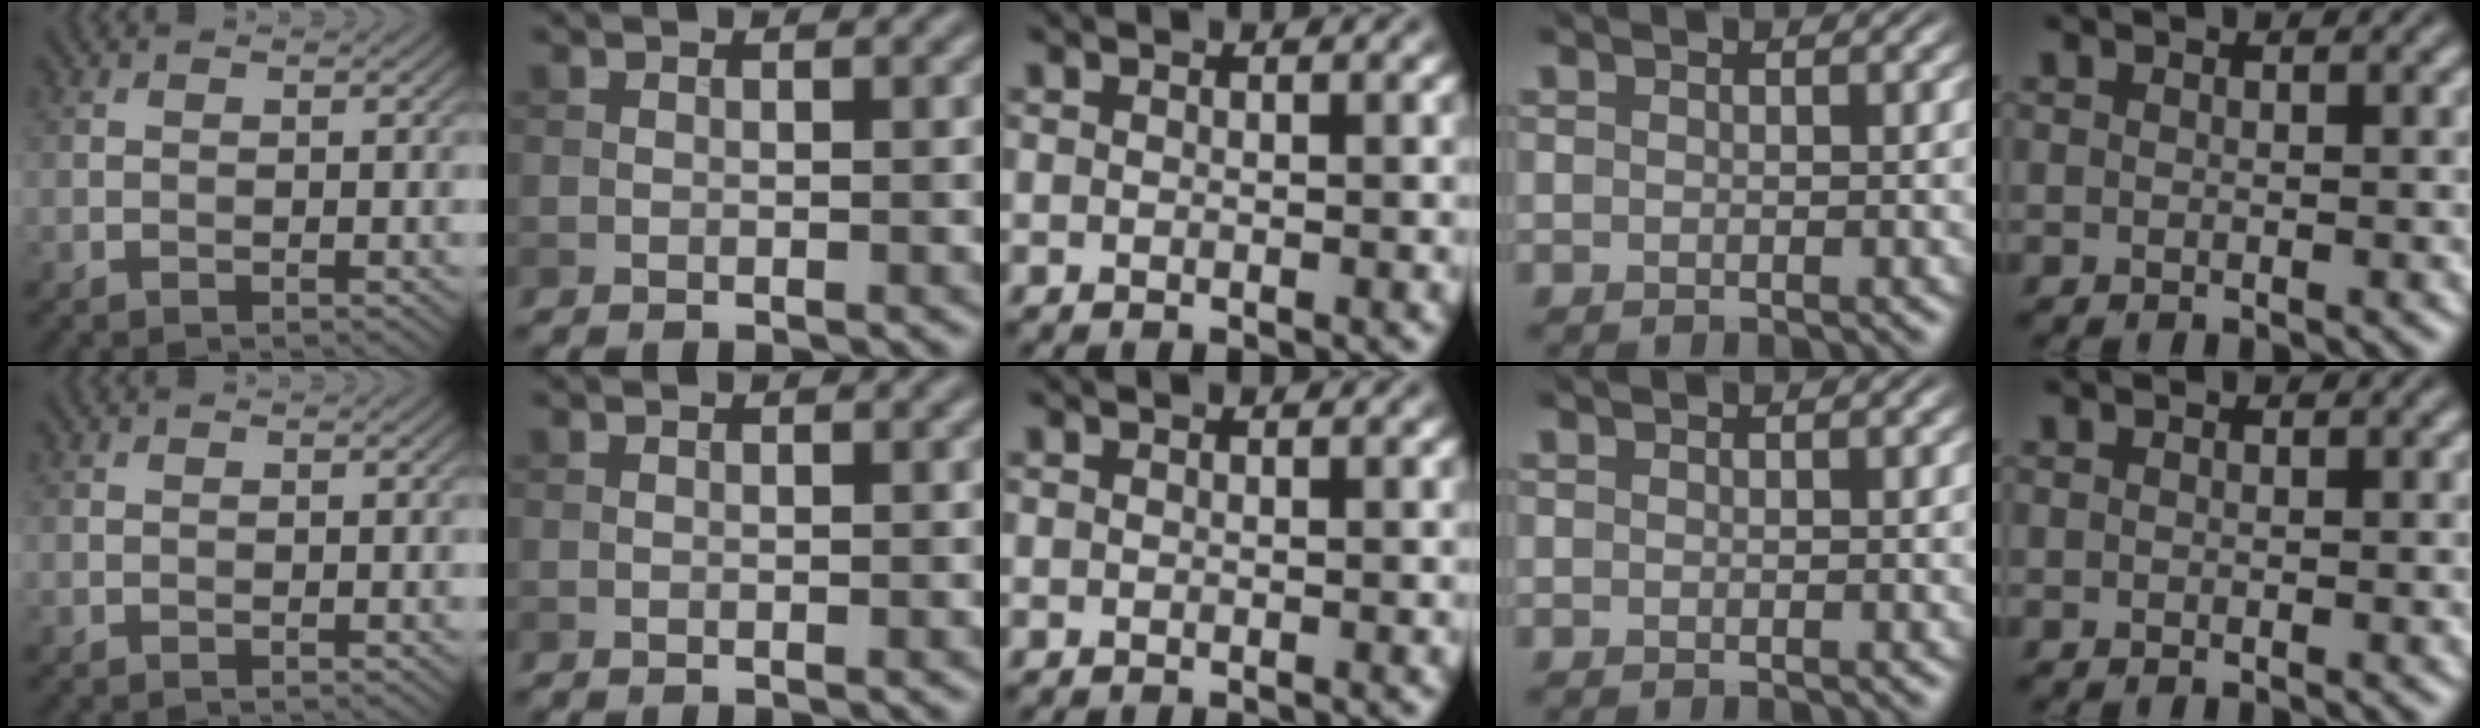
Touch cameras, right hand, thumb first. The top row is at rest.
{}